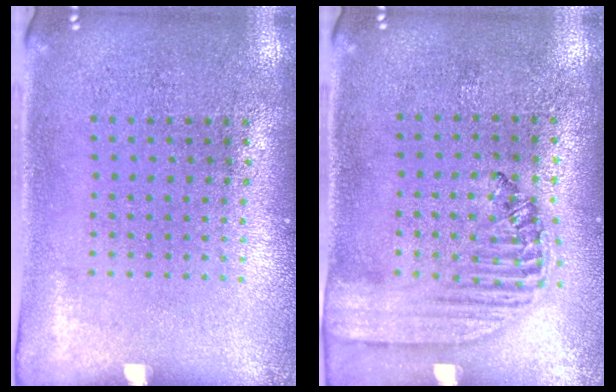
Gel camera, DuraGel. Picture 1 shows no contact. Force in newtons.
{"total": 1.5, "press": 1.4, "slide": 0.5}